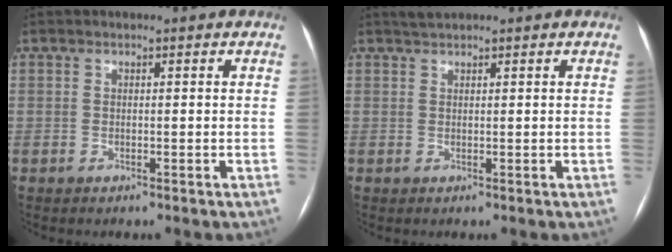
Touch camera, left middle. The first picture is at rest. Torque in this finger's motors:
{"motor_torque": [0.18, -0.21, 0.00, -0.01]}